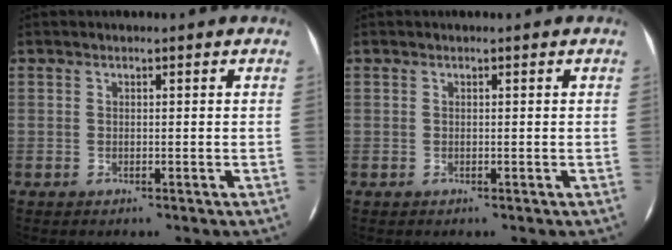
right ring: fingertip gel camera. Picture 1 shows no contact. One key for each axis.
{"total": 0.0}